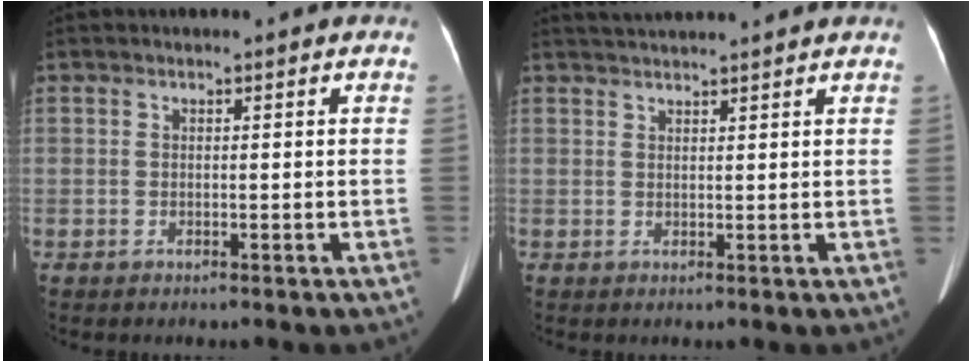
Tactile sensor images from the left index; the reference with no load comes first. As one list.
[{"total": 6.5, "force": [6.1, -0.5, 2.1], "torque": [-0.035, 0.033, 0.087]}]